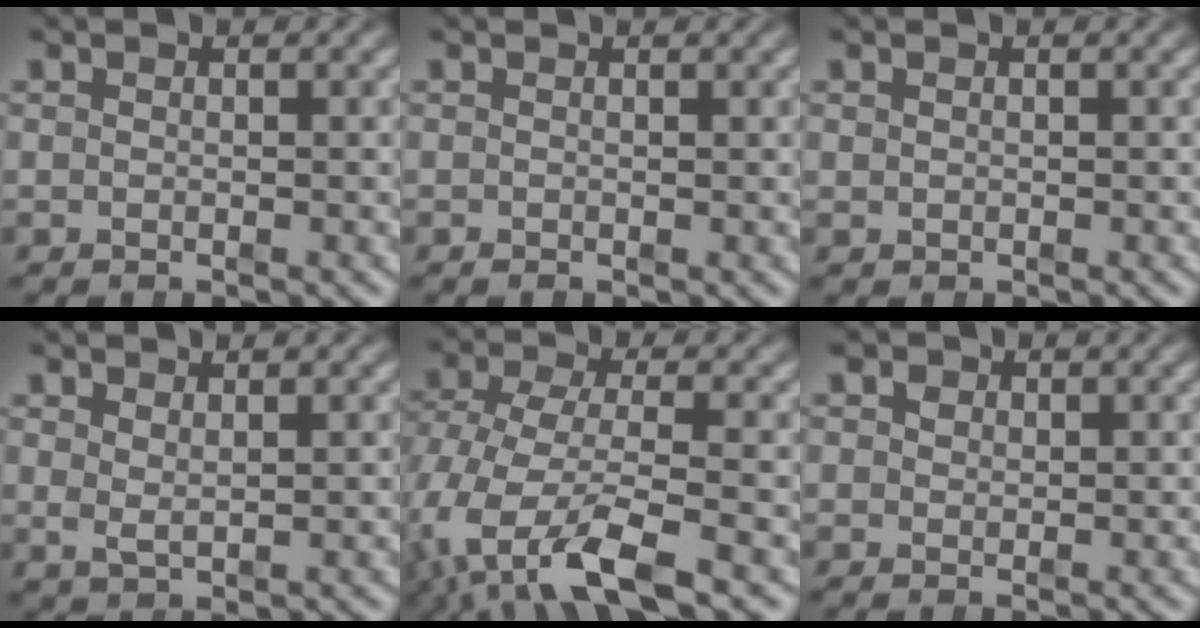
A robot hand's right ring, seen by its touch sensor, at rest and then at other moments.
{"total": 0.0}
{"total": 0.0}
{"total": 1.4, "force": [1.0, 0.1, 0.9], "torque": [-0.016, -0.009, 0.032]}
{"total": 10.1, "force": [-4.0, 6.1, 7.0], "torque": [-0.163, -0.053, -0.045]}
{"total": 1.4, "force": [0.6, 1.2, 0.5], "torque": [-0.009, -0.007, 0.015]}